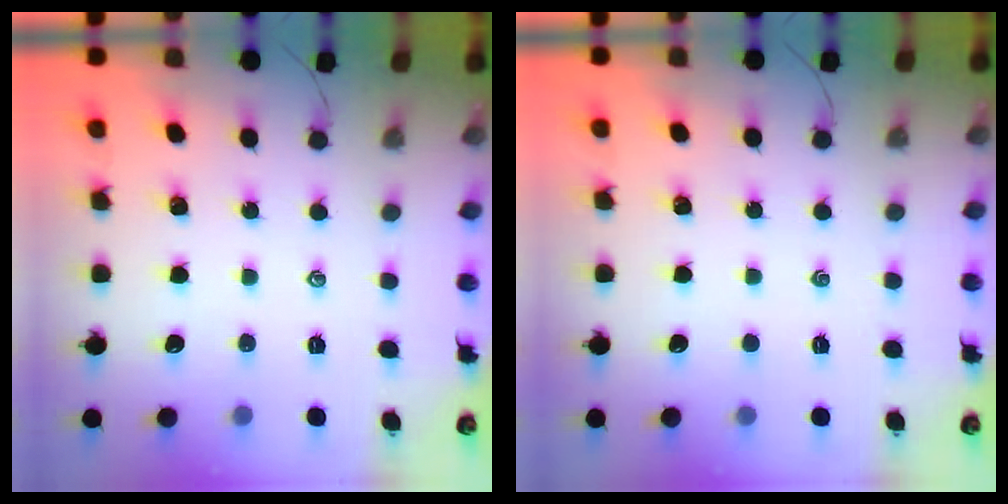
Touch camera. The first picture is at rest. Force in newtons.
{"total": 0.0}